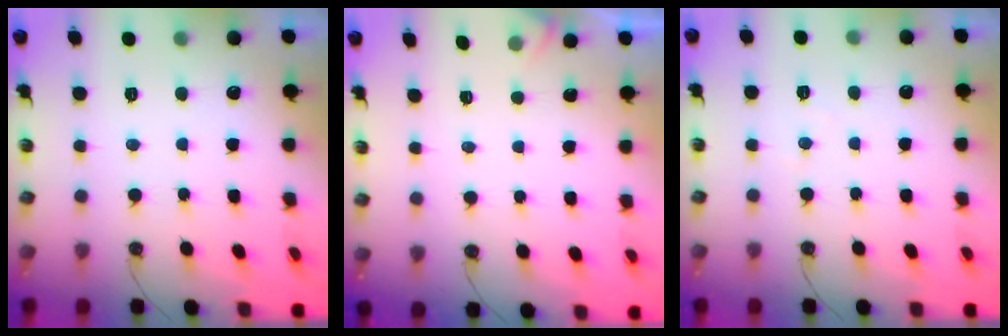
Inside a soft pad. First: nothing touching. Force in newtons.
{"total": 2.5, "press": 2.4, "slide": 0.4}
{"total": 3.9, "press": 3.8, "slide": 0.6}